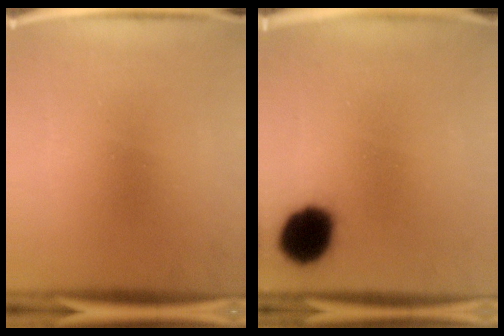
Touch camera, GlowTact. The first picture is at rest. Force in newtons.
{"total": 13.5}